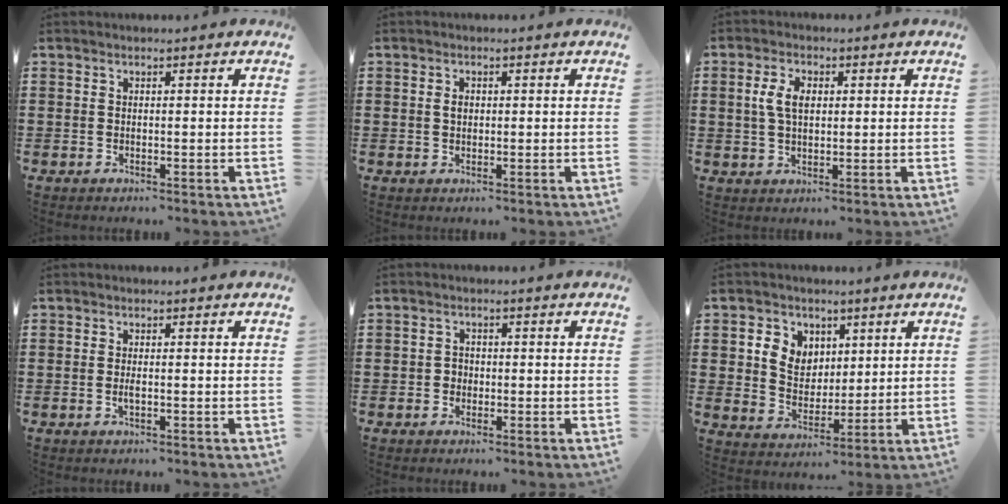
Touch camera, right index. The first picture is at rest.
{"total": 1.5, "force": [0.2, 1.0, 1.1], "torque": [-0.024, 0.006, 0.003]}
{"total": 4.4, "force": [0.8, 2.6, 3.5], "torque": [-0.083, 0.010, 0.010]}
{"total": 1.0, "force": [-0.2, 0.2, 0.9], "torque": [-0.016, -0.002, -0.003]}
{"total": 1.4, "force": [-0.6, 1.2, 0.3], "torque": [-0.010, 0.002, -0.013]}
{"total": 5.7, "force": [2.3, 5.0, 1.3], "torque": [-0.045, 0.014, 0.040]}